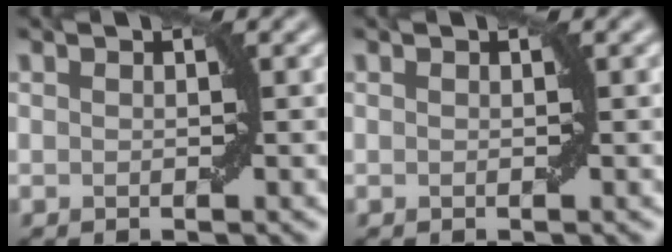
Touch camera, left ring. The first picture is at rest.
{"total": 0.0}